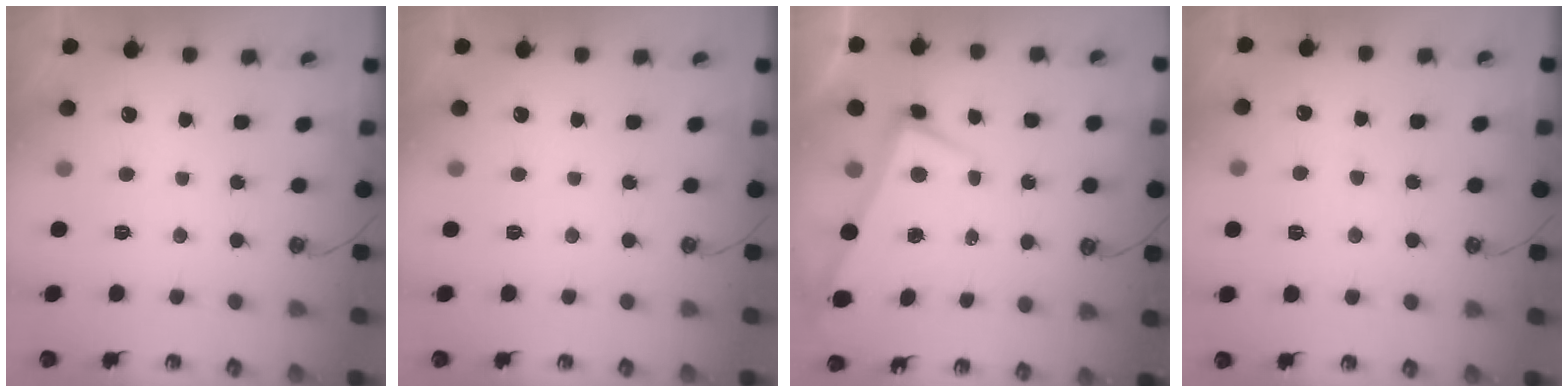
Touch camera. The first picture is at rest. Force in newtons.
{"total": 0.0}
{"total": 1.9, "press": 1.0, "slide": 1.6}
{"total": 2.7, "press": 2.7, "slide": 0.5}